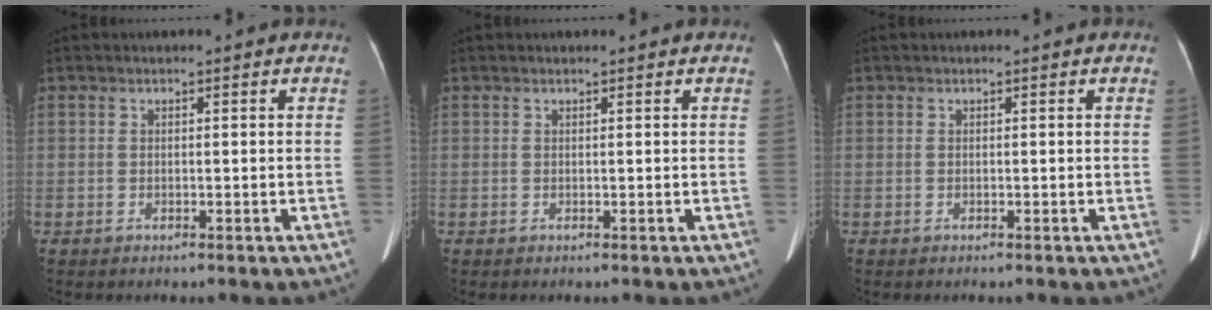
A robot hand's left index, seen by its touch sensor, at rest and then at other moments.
{"total": 0.0}
{"total": 0.0}